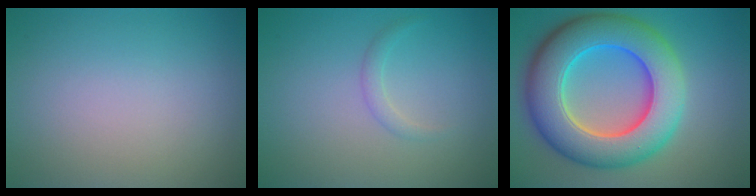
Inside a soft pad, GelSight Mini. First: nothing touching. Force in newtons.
{"total": 1.0, "press": 1.0, "slide": 0.1}
{"total": 11.5, "press": 11.5, "slide": 0.4}